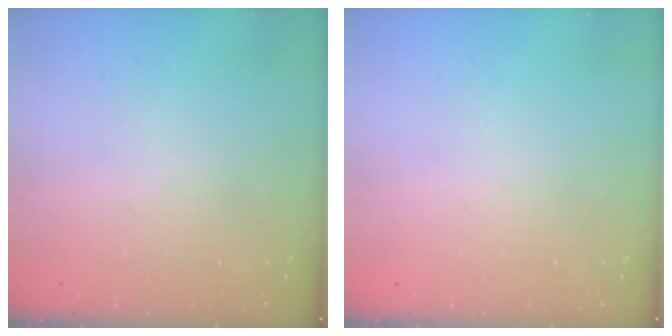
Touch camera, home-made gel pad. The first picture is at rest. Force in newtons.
{"total": 0.0}